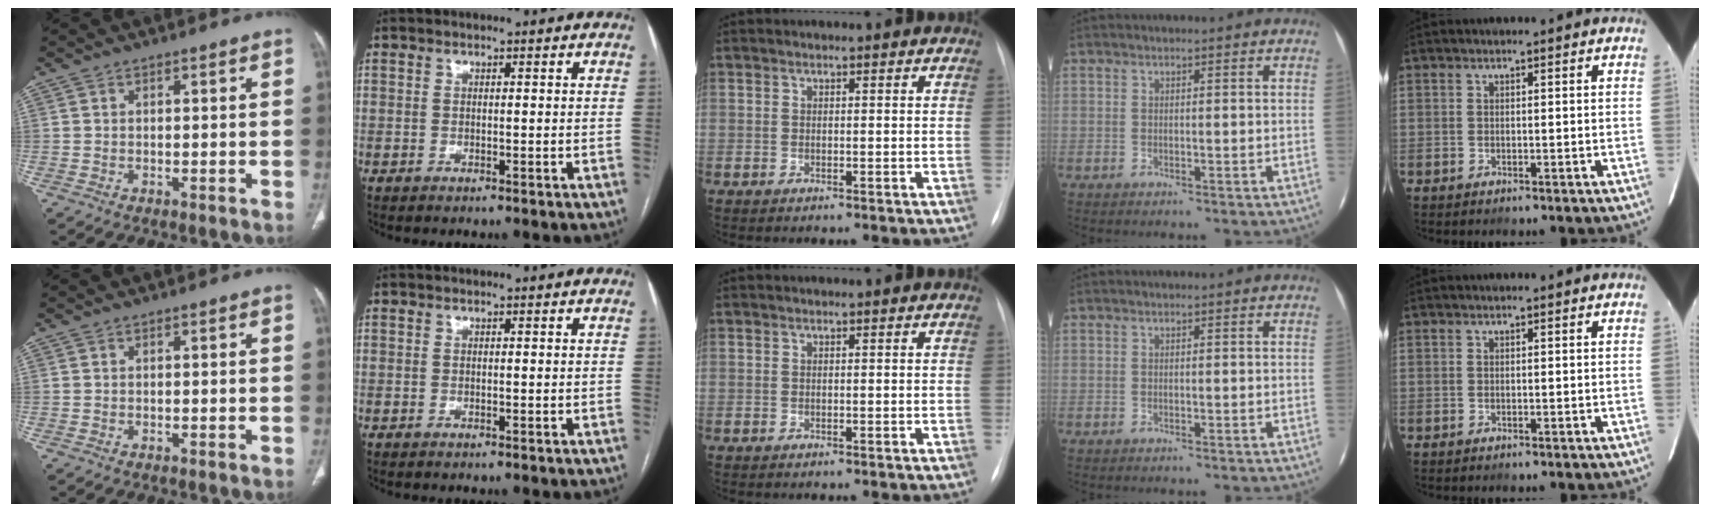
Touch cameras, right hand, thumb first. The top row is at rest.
{}